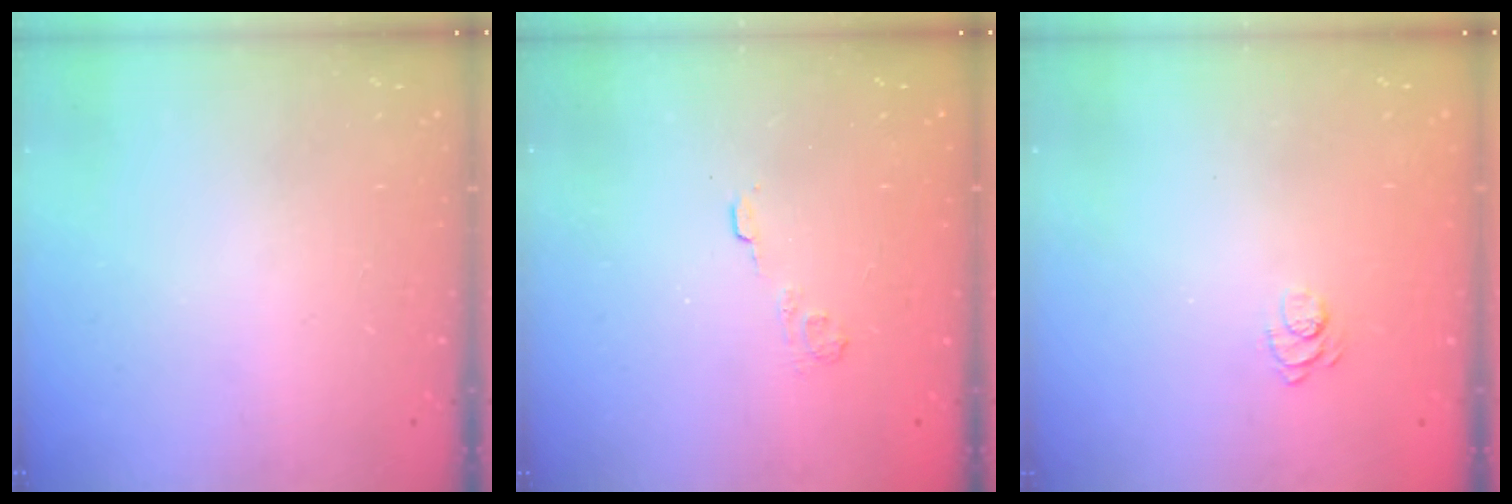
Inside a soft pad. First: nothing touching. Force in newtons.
{"total": 2.7, "press": 2.3, "slide": 1.4}
{"total": 2.1, "press": 1.6, "slide": 1.3}